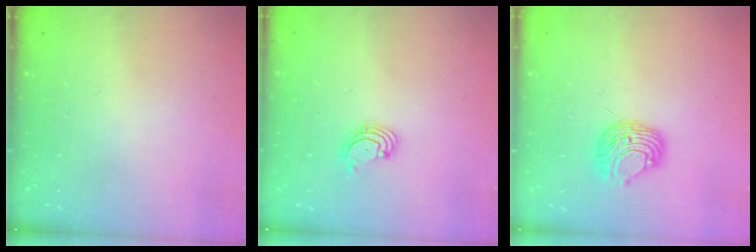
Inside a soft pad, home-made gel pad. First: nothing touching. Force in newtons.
{"total": 1.8, "press": 1.7, "slide": 0.6}
{"total": 8.9, "press": 8.9, "slide": 0.7}